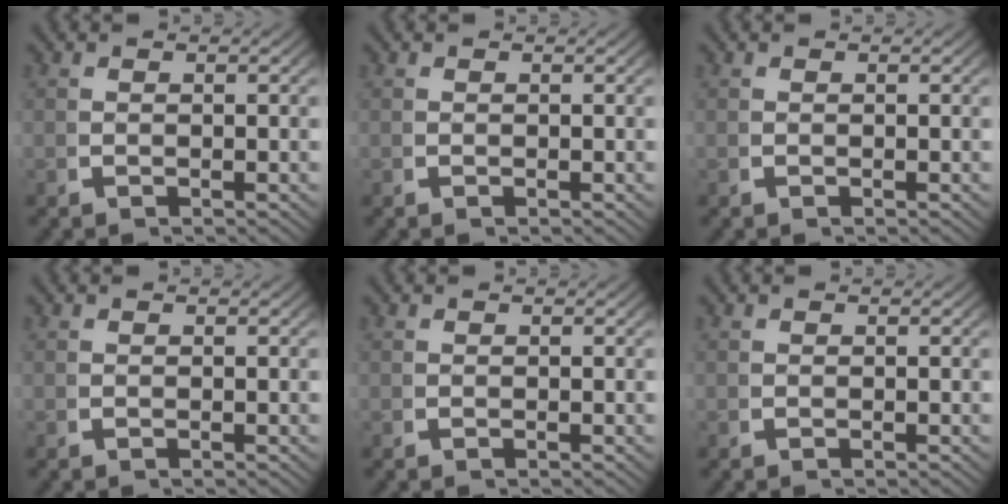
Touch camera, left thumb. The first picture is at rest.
{"total": 0.0}
{"total": 0.0}
{"total": 0.0}
{"total": 0.0}
{"total": 0.0}